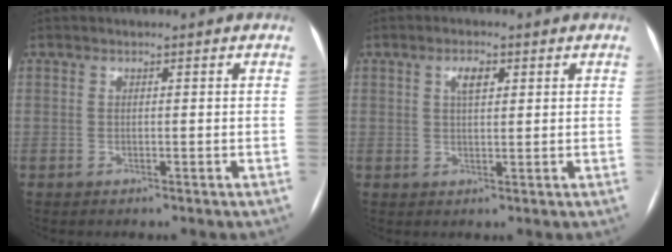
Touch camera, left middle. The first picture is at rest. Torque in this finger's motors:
{"motor_torque": [0.46, -0.46, 0.20, 0.01]}